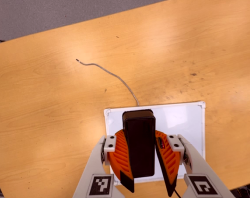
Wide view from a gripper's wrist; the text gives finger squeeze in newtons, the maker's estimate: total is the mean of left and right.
{"total": 11.0, "left": 10.9, "right": 11.2}